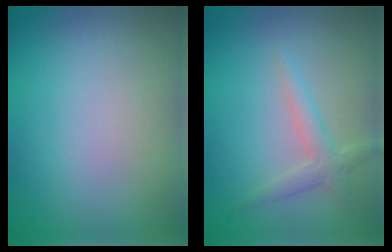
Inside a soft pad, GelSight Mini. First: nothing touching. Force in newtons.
{"total": 1.9, "press": 1.9, "slide": 0.1}